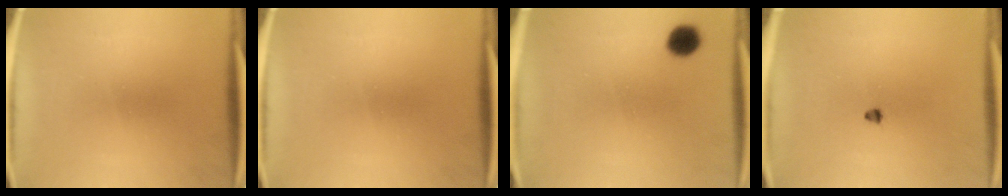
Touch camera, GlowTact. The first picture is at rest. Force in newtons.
{"total": 0.0}
{"total": 4.8}
{"total": 1.1}